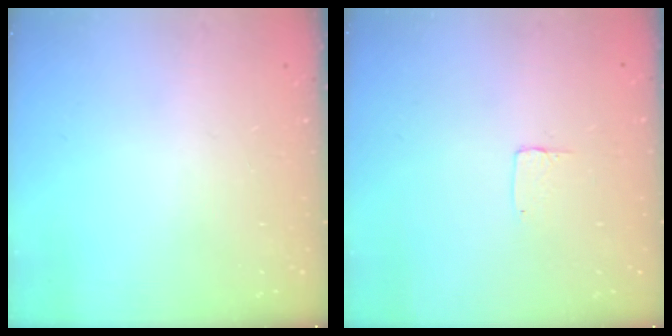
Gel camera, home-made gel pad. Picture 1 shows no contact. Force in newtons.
{"total": 3.7, "press": 3.6, "slide": 0.3}